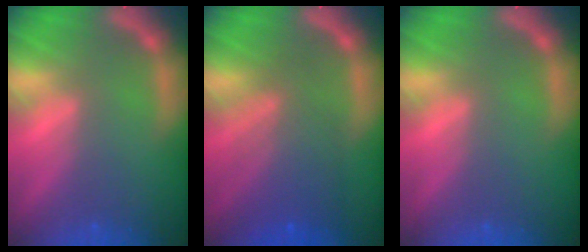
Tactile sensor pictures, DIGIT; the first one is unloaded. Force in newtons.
{"total": 6.6}
{"total": 0.0}